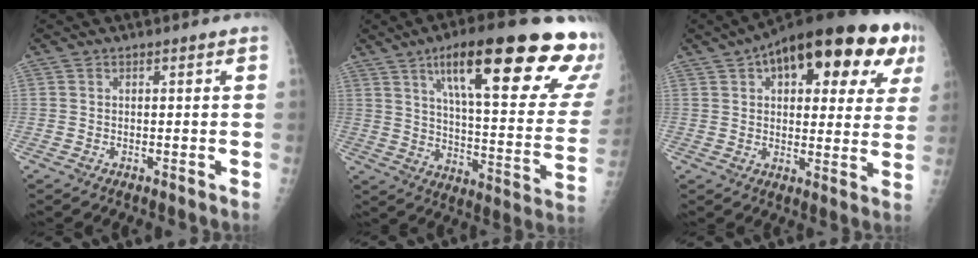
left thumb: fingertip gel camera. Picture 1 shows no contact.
{"total": 31.3, "force": [17.3, 7.4, 25.1], "torque": [-0.285, -0.039, 0.256]}
{"total": 24.7, "force": [10.7, 11.0, 19.4], "torque": [-0.252, 0.022, 0.144]}